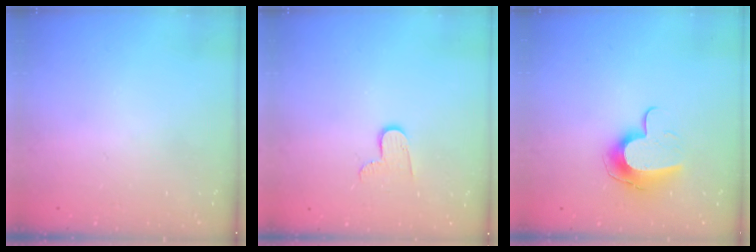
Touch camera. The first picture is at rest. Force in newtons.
{"total": 6.5, "press": 6.4, "slide": 0.6}
{"total": 10.5, "press": 10.5, "slide": 0.5}